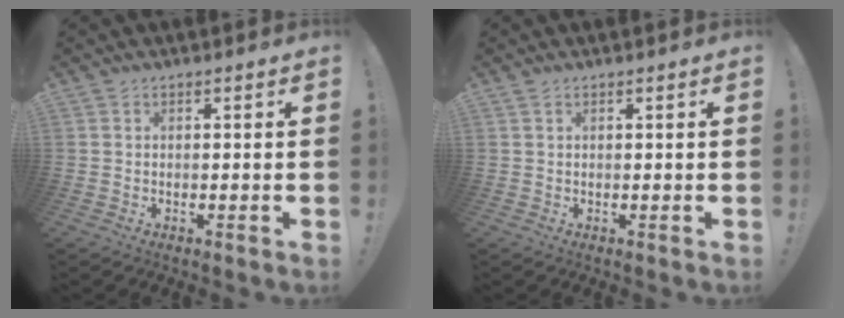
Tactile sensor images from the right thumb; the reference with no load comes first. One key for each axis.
{"total": 0.6, "fx": 0.4, "fy": 0.0, "fz": 0.5, "tx": -0.011, "ty": 0.001, "tz": 0.006}